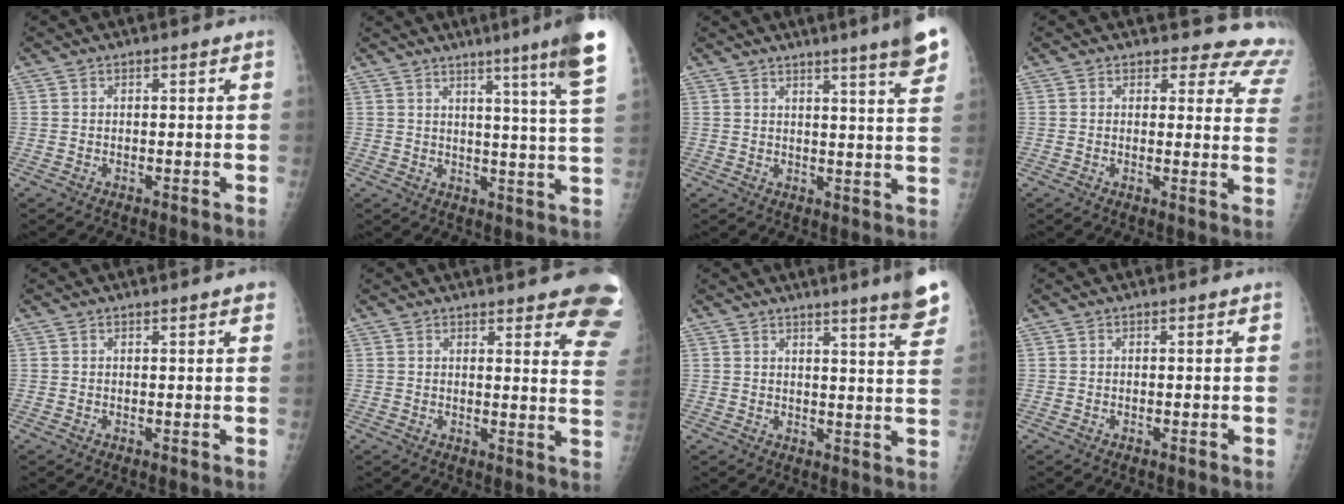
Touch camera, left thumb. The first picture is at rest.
{"total": 13.6, "force": [8.5, -0.9, 10.6], "torque": [-0.141, -0.048, 0.094]}
{"total": 10.4, "force": [7.2, 0.4, 7.5], "torque": [-0.086, -0.033, 0.077]}
{"total": 11.5, "force": [10.7, 4.1, 0.5], "torque": [0.050, -0.086, 0.077]}
{"total": 1.9, "force": [1.3, 0.2, 1.4], "torque": [-0.014, 0.001, 0.013]}
{"total": 15.9, "force": [12.1, 3.6, 9.6], "torque": [-0.088, -0.066, 0.121]}
{"total": 9.4, "force": [7.1, 0.3, 6.2], "torque": [-0.062, -0.039, 0.074]}
{"total": 0.0}